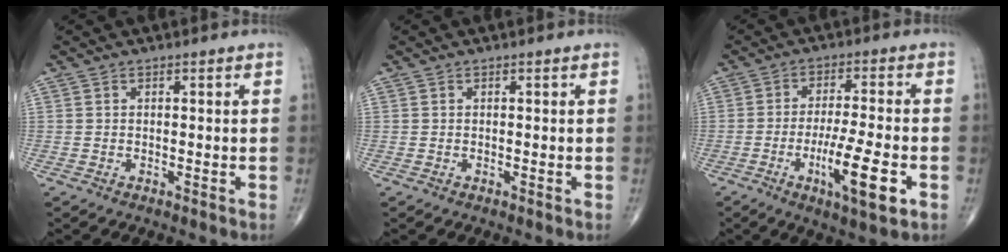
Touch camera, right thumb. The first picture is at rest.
{"total": 0.0}
{"total": 11.5, "force": [-4.0, 2.2, 10.5], "torque": [-0.186, 0.001, -0.066]}